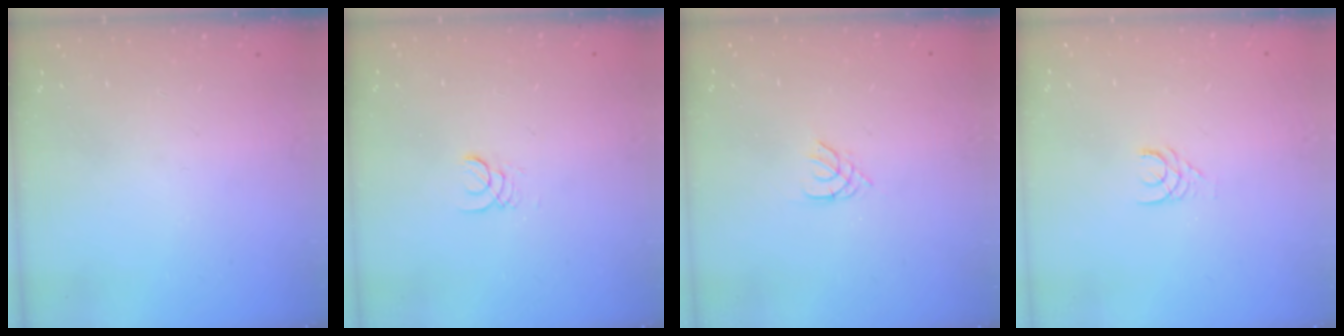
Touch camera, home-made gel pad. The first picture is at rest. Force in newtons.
{"total": 1.3, "press": 1.3, "slide": 0.1}
{"total": 1.4, "press": 1.4, "slide": 0.3}
{"total": 2.4, "press": 2.4, "slide": 0.2}